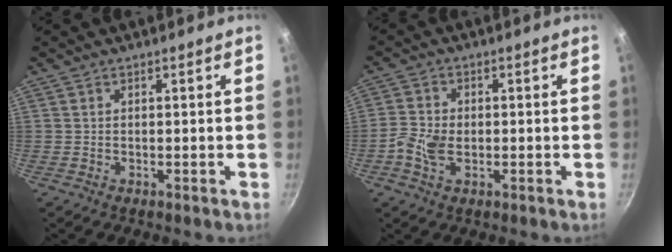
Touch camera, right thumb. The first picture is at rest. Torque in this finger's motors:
{"motor_torque": [-0.07, -0.08, 0.11, -0.09, 0.03]}